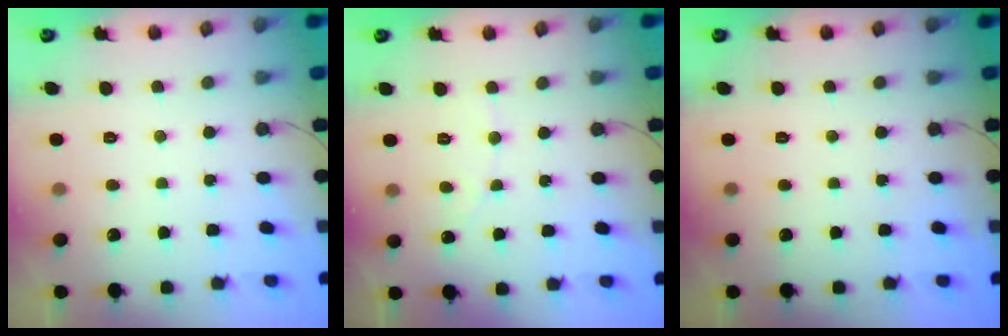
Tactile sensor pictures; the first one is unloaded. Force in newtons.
{"total": 3.4, "press": 3.4, "slide": 0.4}
{"total": 0.0}